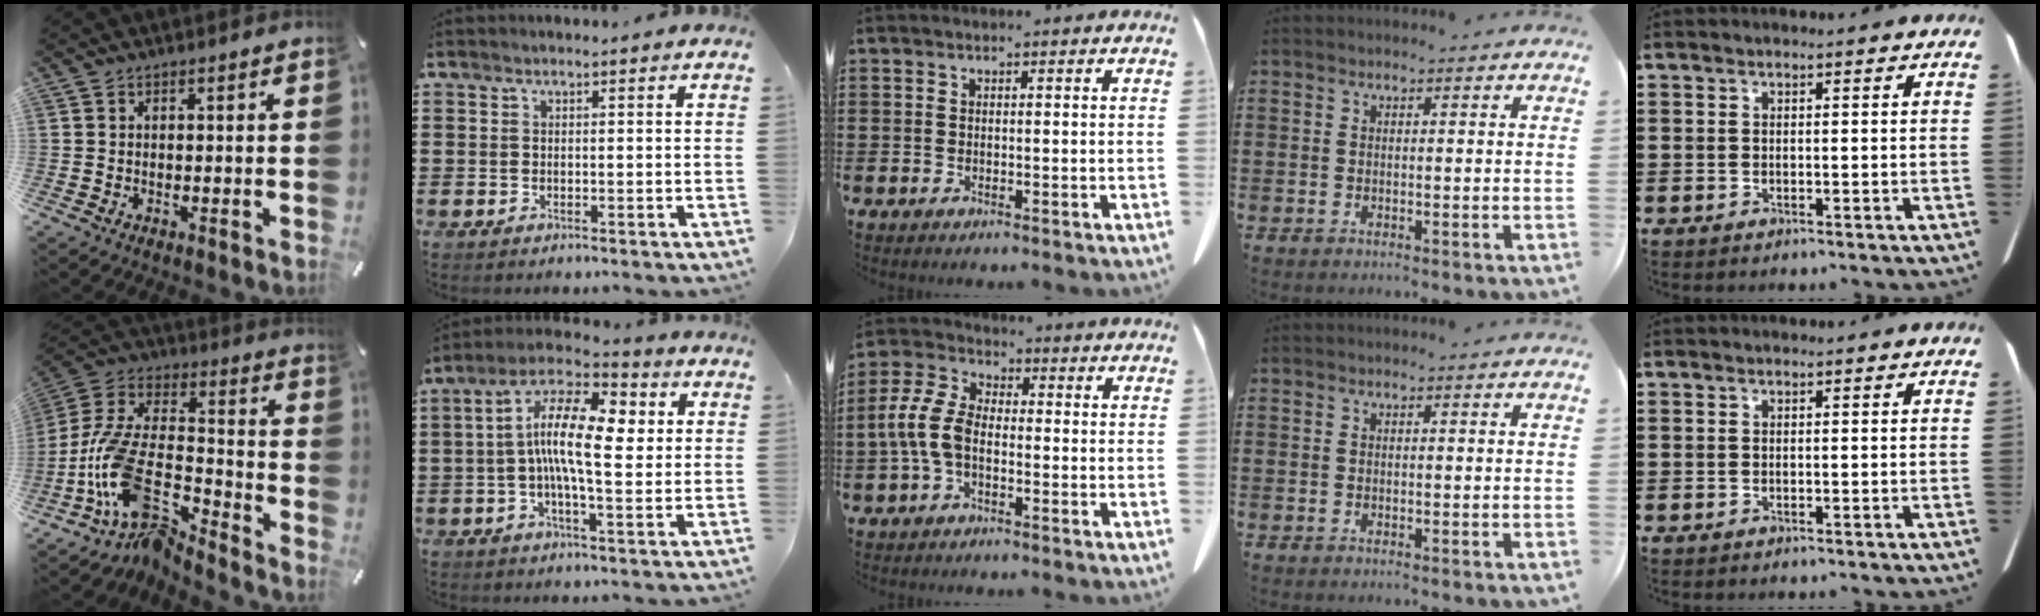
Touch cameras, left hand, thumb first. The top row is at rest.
{"thumb": {"total": 16.7, "force": [-10.1, 7.6, 11.0], "torque": [-0.254, 0.011, -0.188]}, "index": {"total": 13.9, "force": [2.2, 4.9, 12.8], "torque": [-0.254, -0.007, 0.037]}, "middle": {"total": 7.2, "force": [-1.9, 4.1, 5.7], "torque": [-0.152, -0.004, -0.045]}}